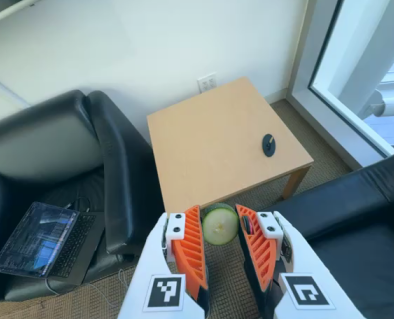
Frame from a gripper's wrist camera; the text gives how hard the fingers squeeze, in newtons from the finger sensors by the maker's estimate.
{"total": 6.3, "left": 5.9, "right": 6.8}